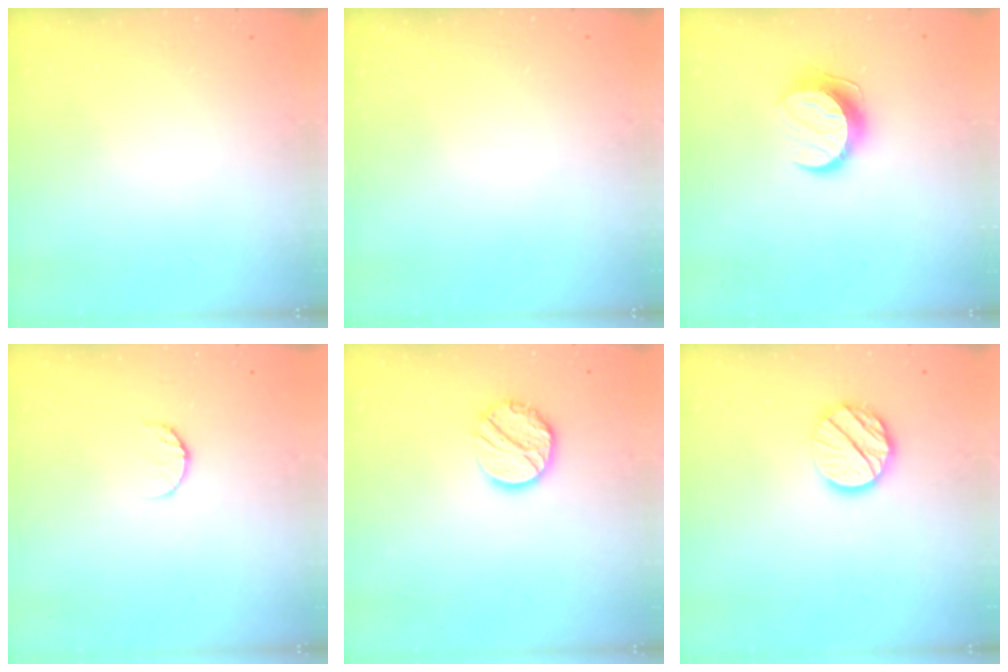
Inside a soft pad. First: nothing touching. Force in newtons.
{"total": 0.0}
{"total": 10.1, "press": 10.1, "slide": 0.4}
{"total": 6.0, "press": 5.9, "slide": 0.6}
{"total": 11.6, "press": 11.6, "slide": 0.5}
{"total": 11.9, "press": 11.9, "slide": 1.0}